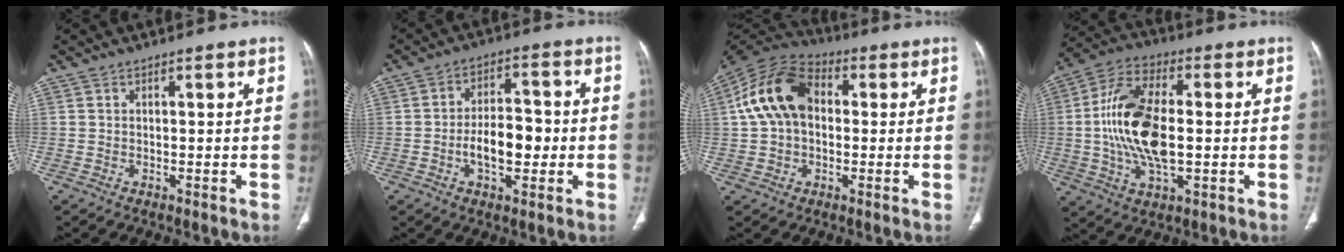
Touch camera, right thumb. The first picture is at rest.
{"total": 9.6, "force": [-1.8, 5.4, 7.7], "torque": [-0.110, 0.025, -0.031]}
{"total": 14.2, "force": [1.6, 9.9, 10.1], "torque": [-0.181, 0.033, 0.016]}
{"total": 16.9, "force": [-0.3, 8.3, 14.7], "torque": [-0.294, 0.012, -0.007]}